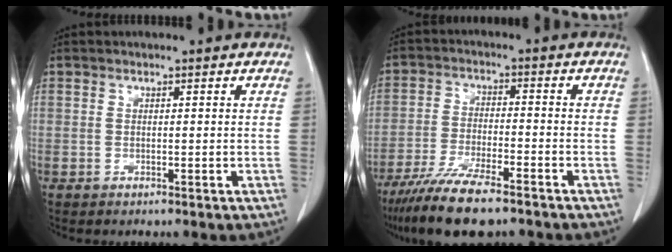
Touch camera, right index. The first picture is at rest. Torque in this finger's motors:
{"motor_torque": [0.88, -0.95, 0.47, 0.19]}